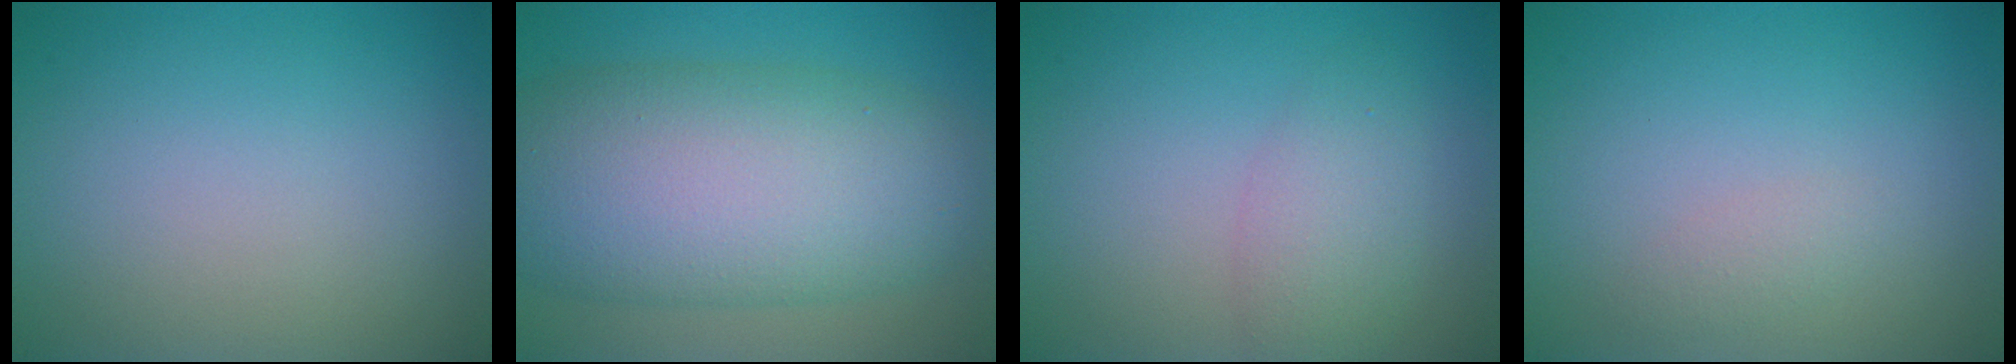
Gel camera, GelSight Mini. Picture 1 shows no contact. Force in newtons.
{"total": 12.4, "press": 12.4, "slide": 0.2}
{"total": 3.0, "press": 3.0, "slide": 0.0}
{"total": 1.0, "press": 1.0, "slide": 0.0}